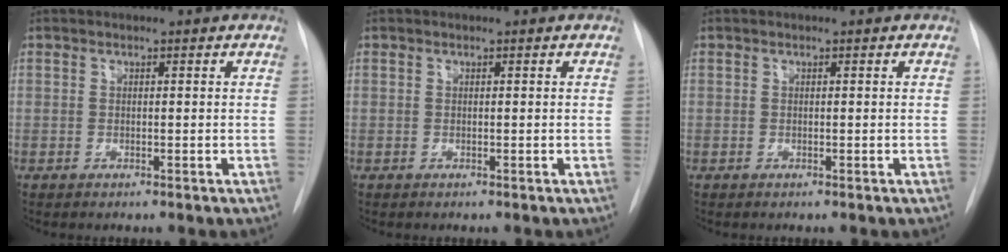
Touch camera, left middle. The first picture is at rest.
{"total": 0.0}
{"total": 0.0}